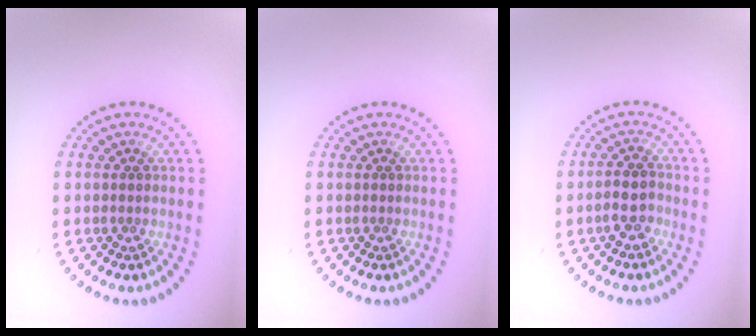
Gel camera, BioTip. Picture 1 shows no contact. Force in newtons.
{"total": 0.0}
{"total": 2.4, "press": 2.3, "slide": 0.8}